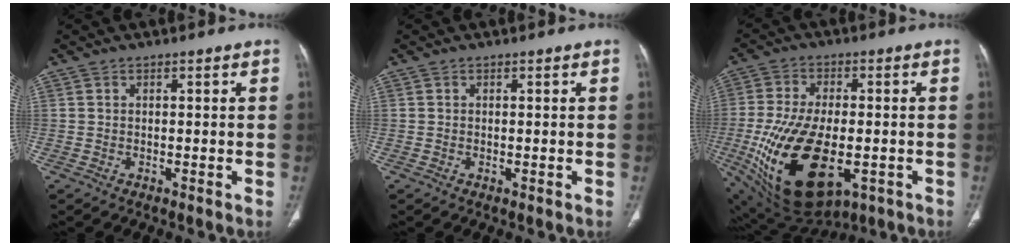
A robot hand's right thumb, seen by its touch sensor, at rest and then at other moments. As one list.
[{"total": 0.0}, {"total": 21.5, "force": [-5.6, 11.1, 17.6], "torque": [-0.342, -0.009, -0.069]}]